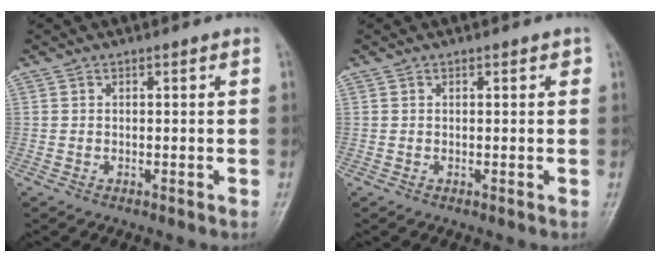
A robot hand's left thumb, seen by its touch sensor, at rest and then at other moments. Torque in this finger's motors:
{"motor_torque": [0.10, -0.09, -0.23, -0.21, 0.00]}